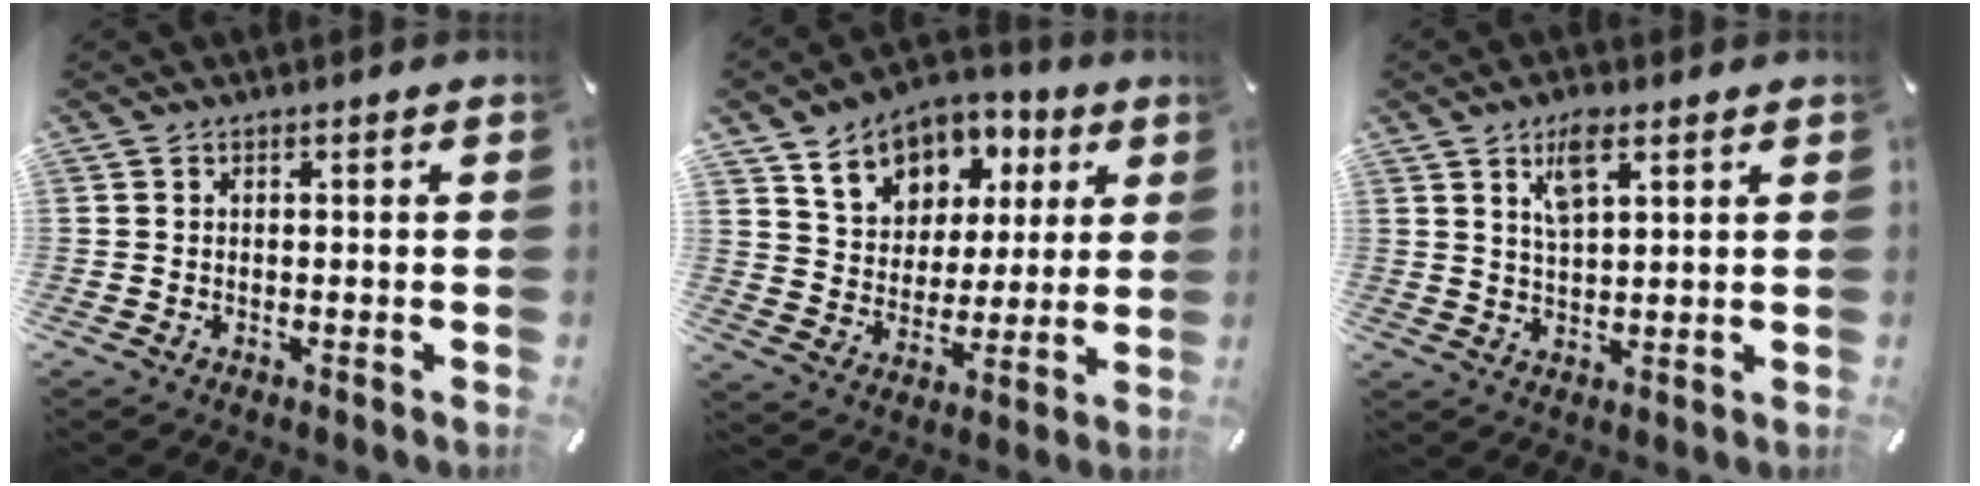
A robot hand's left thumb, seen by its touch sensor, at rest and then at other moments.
{"total": 11.3, "force": [6.0, 9.1, 3.1], "torque": [-0.061, -0.037, 0.111]}
{"total": 6.5, "force": [3.6, 2.6, 4.8], "torque": [-0.087, -0.002, 0.062]}